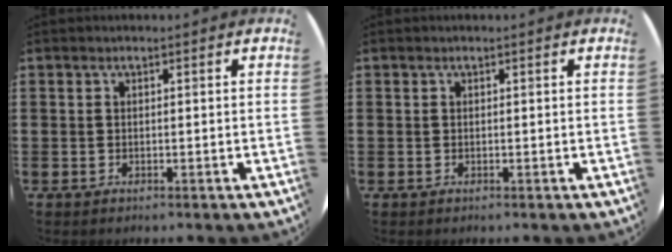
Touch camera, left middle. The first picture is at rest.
{"total": 0.0}